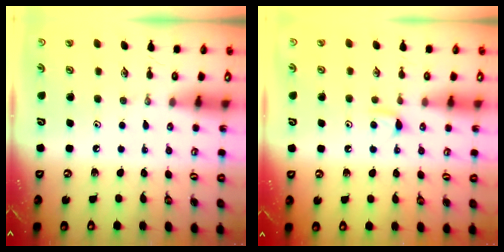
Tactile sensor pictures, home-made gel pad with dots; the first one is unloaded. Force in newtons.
{"total": 4.8, "press": 4.7, "slide": 0.7}